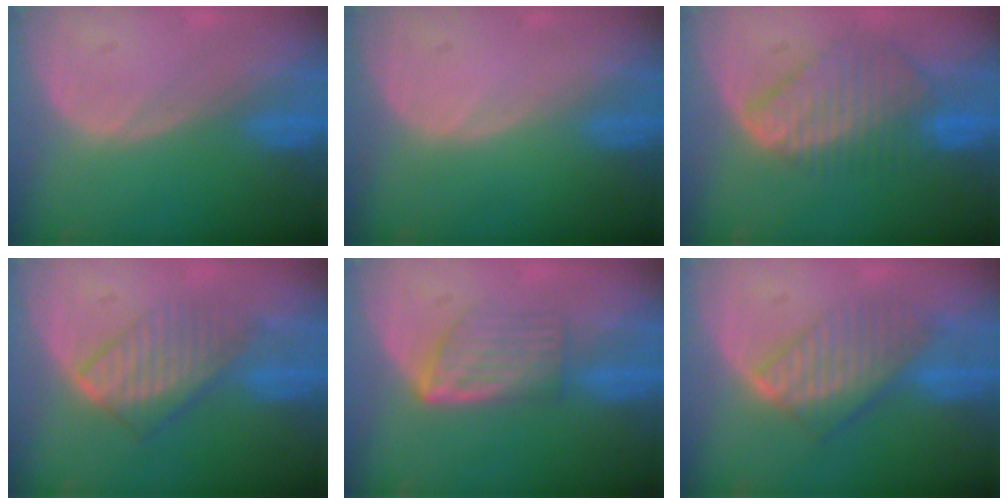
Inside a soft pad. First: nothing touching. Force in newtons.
{"total": 0.0}
{"total": 8.6, "press": 7.5, "slide": 4.1}
{"total": 6.6, "press": 6.3, "slide": 1.9}
{"total": 5.8, "press": 5.3, "slide": 2.4}
{"total": 7.7, "press": 6.9, "slide": 3.5}